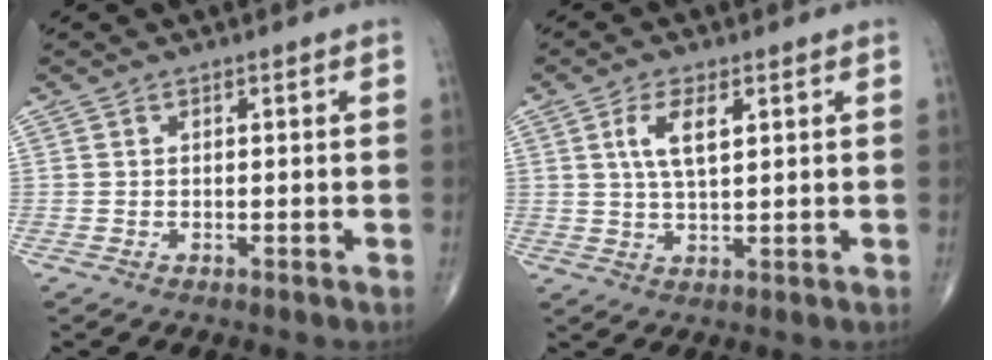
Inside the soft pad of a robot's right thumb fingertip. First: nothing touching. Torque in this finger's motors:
{"motor_torque": [-0.36, 0.49, 0.52, 0.37, 0.05]}